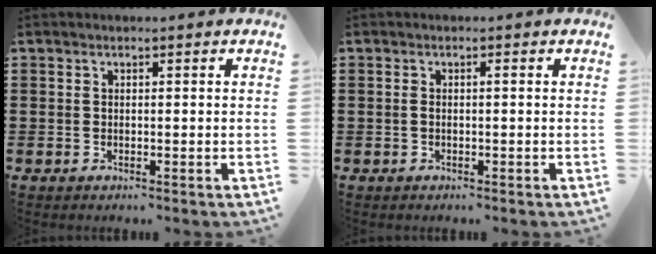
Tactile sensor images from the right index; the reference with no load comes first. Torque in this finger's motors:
{"motor_torque": [0.34, -0.27, 0.00, 0.04]}